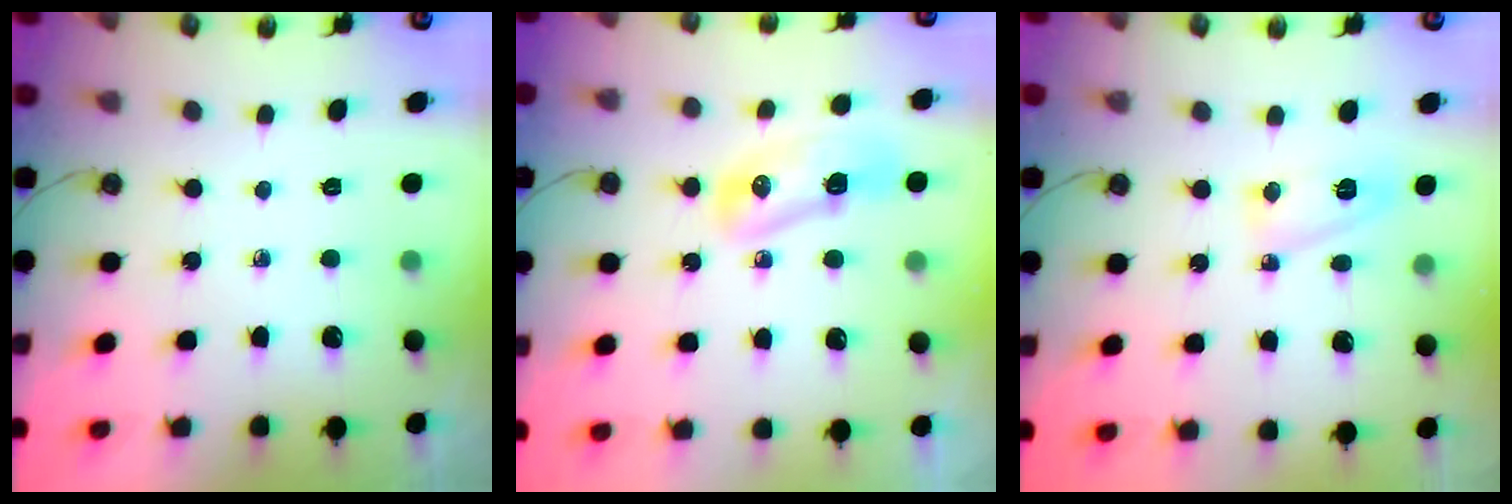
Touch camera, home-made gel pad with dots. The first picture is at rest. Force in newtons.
{"total": 9.0, "press": 8.9, "slide": 1.4}
{"total": 5.5, "press": 5.4, "slide": 0.8}